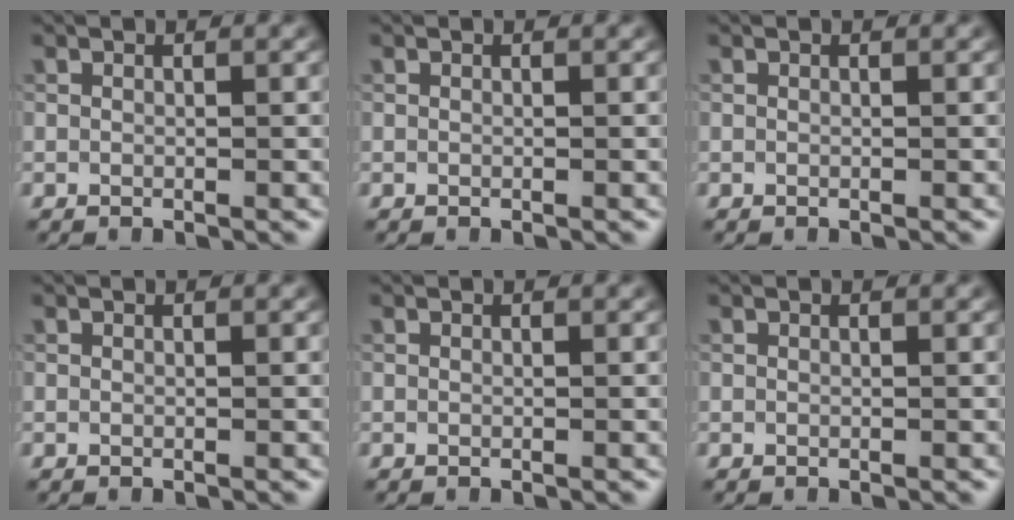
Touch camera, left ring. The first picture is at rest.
{"total": 0.0}
{"total": 0.0}
{"total": 0.0}
{"total": 0.0}
{"total": 0.0}